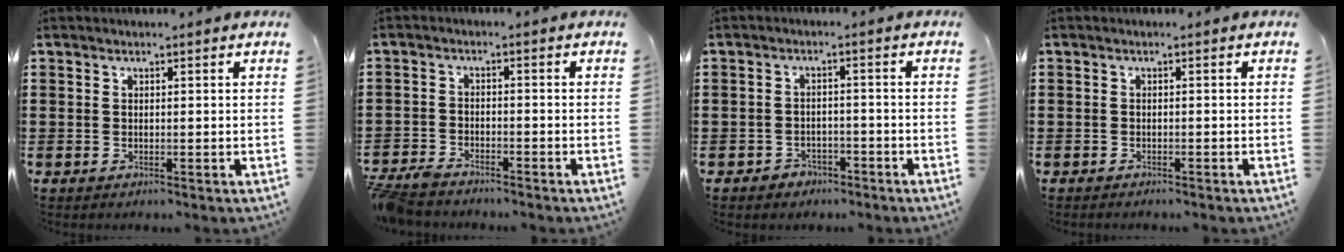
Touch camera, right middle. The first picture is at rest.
{"total": 3.2, "force": [-3.1, 0.5, 0.6], "torque": [-0.034, -0.005, -0.071]}
{"total": 2.1, "force": [-1.9, 0.9, 0.1], "torque": [-0.010, 0.000, -0.042]}
{"total": 0.6, "force": [-0.6, 0.0, 0.1], "torque": [-0.003, -0.003, -0.011]}